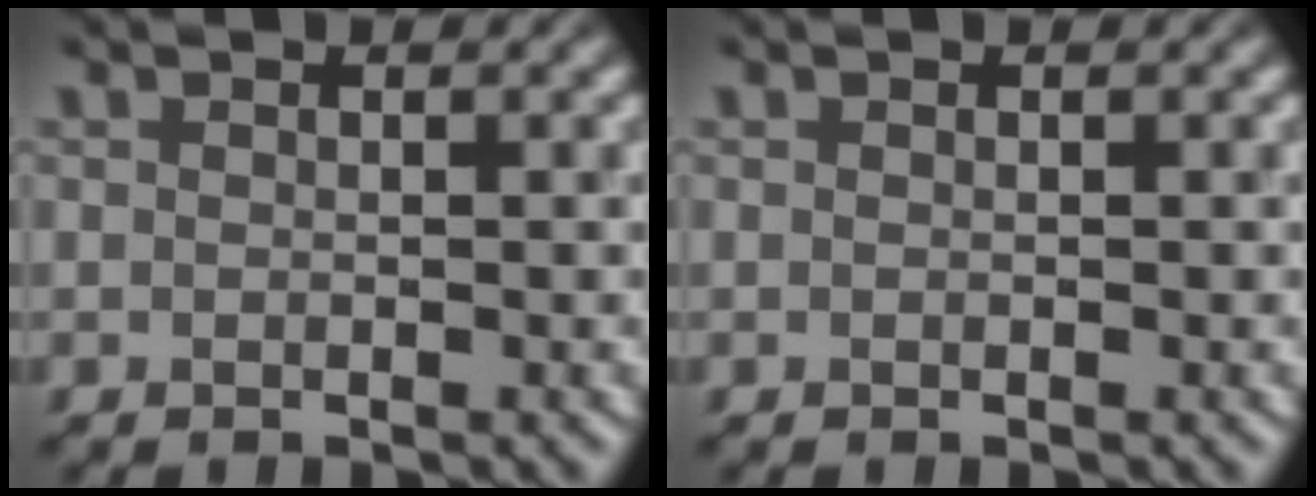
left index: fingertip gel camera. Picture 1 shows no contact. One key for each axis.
{"total": 0.0}